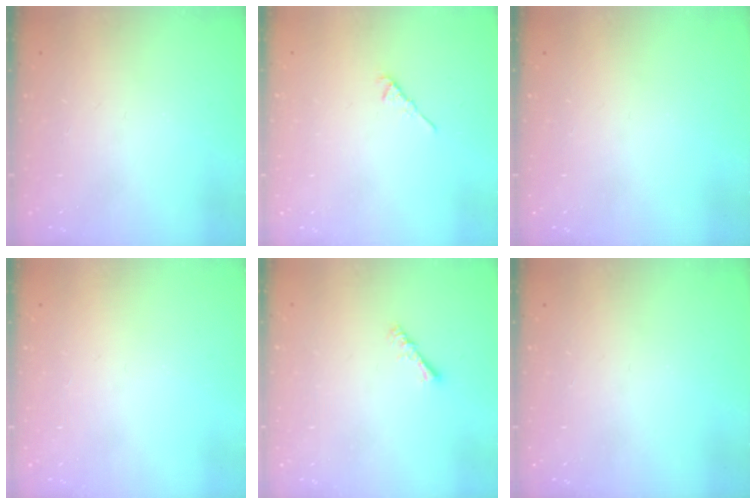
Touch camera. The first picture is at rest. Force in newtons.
{"total": 3.1, "press": 3.0, "slide": 0.8}
{"total": 0.0}
{"total": 0.0}
{"total": 2.4, "press": 2.4, "slide": 0.3}
{"total": 0.0}